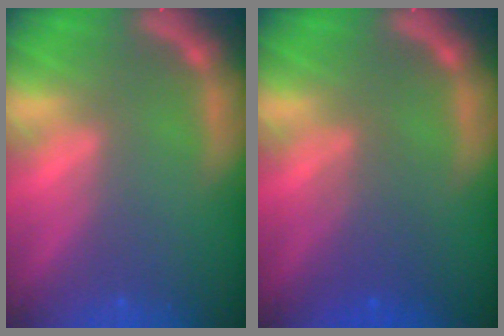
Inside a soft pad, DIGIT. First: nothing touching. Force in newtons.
{"total": 3.1}